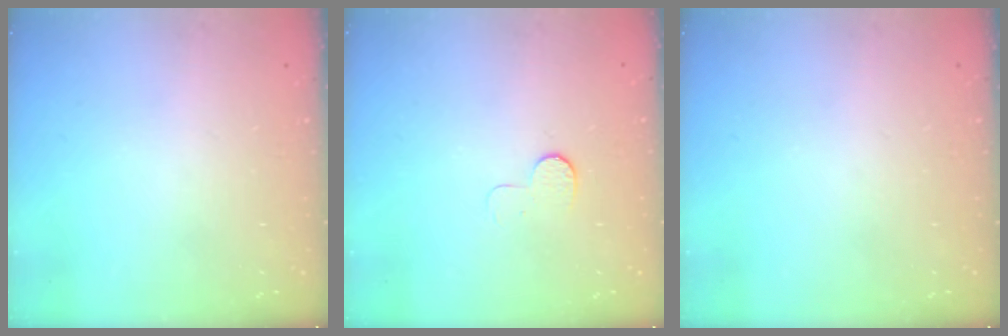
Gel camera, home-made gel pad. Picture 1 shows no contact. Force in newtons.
{"total": 5.7, "press": 5.6, "slide": 0.6}
{"total": 0.0}